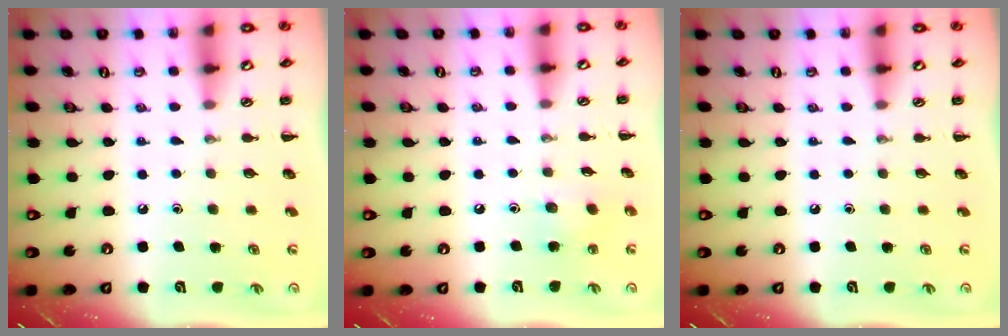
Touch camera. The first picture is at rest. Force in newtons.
{"total": 5.5, "press": 5.3, "slide": 1.4}
{"total": 0.0}